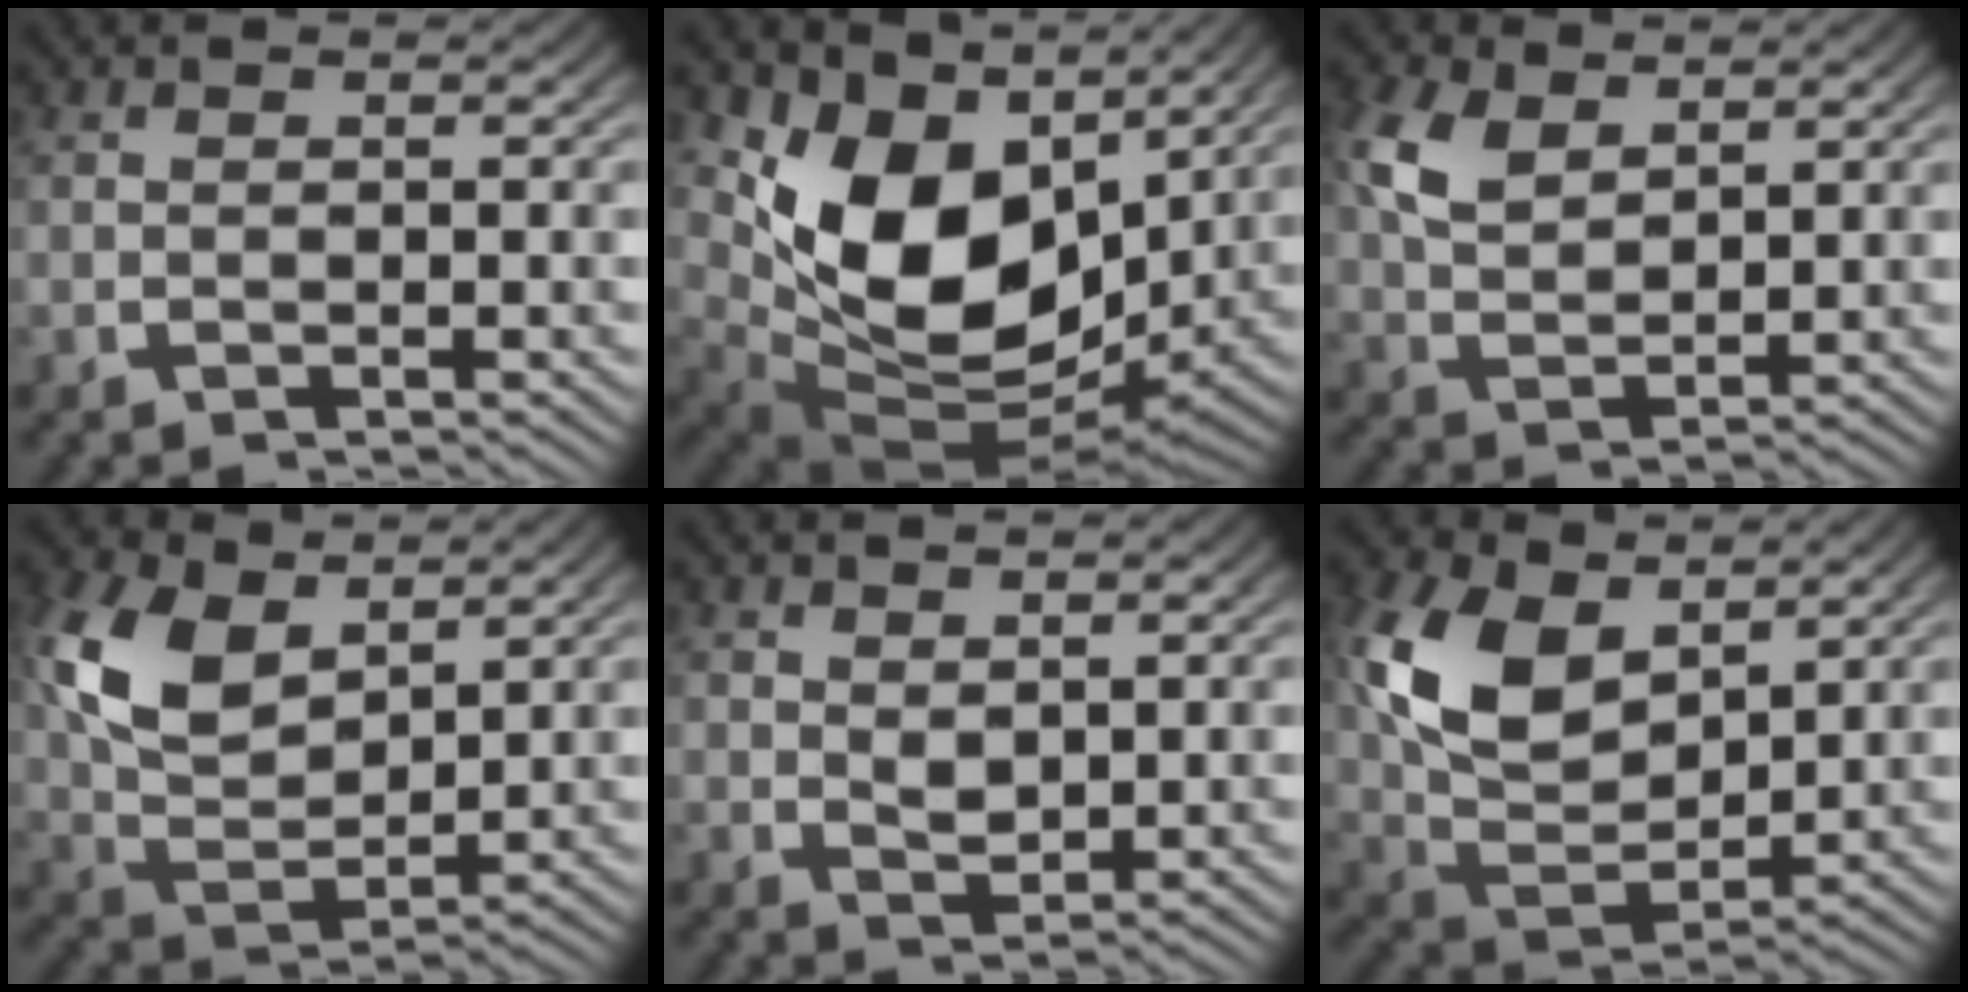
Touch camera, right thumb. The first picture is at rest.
{"total": 14.6, "force": [0.7, 9.0, 11.4], "torque": [-0.235, -0.056, 0.040]}
{"total": 5.2, "force": [2.2, 3.2, 3.4], "torque": [-0.086, -0.014, 0.057]}
{"total": 8.4, "force": [1.8, 5.3, 6.2], "torque": [-0.145, -0.022, 0.044]}
{"total": 1.8, "force": [0.9, 1.0, 1.1], "torque": [-0.018, -0.011, 0.026]}
{"total": 9.6, "force": [1.7, 6.1, 7.2], "torque": [-0.163, -0.025, 0.040]}